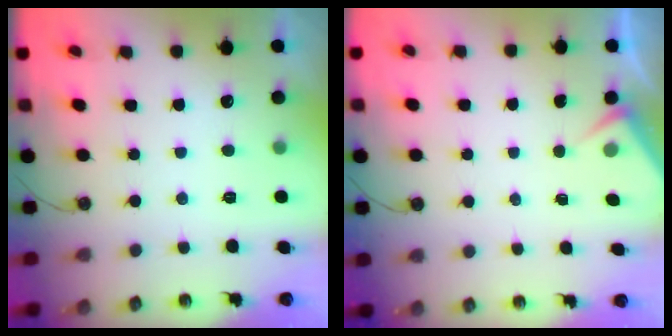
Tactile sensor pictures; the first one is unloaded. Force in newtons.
{"total": 3.2, "press": 3.1, "slide": 0.5}